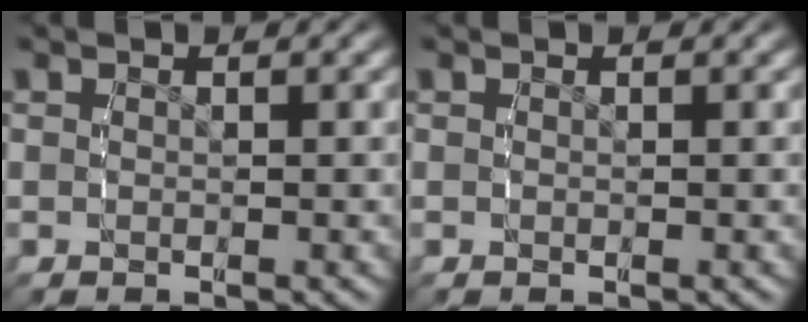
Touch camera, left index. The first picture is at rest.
{"total": 0.0}